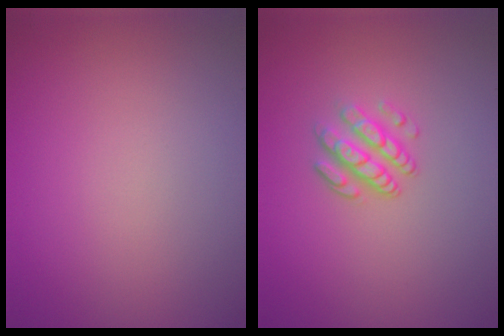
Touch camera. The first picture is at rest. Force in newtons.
{"total": 2.9, "press": 2.3, "slide": 1.8}